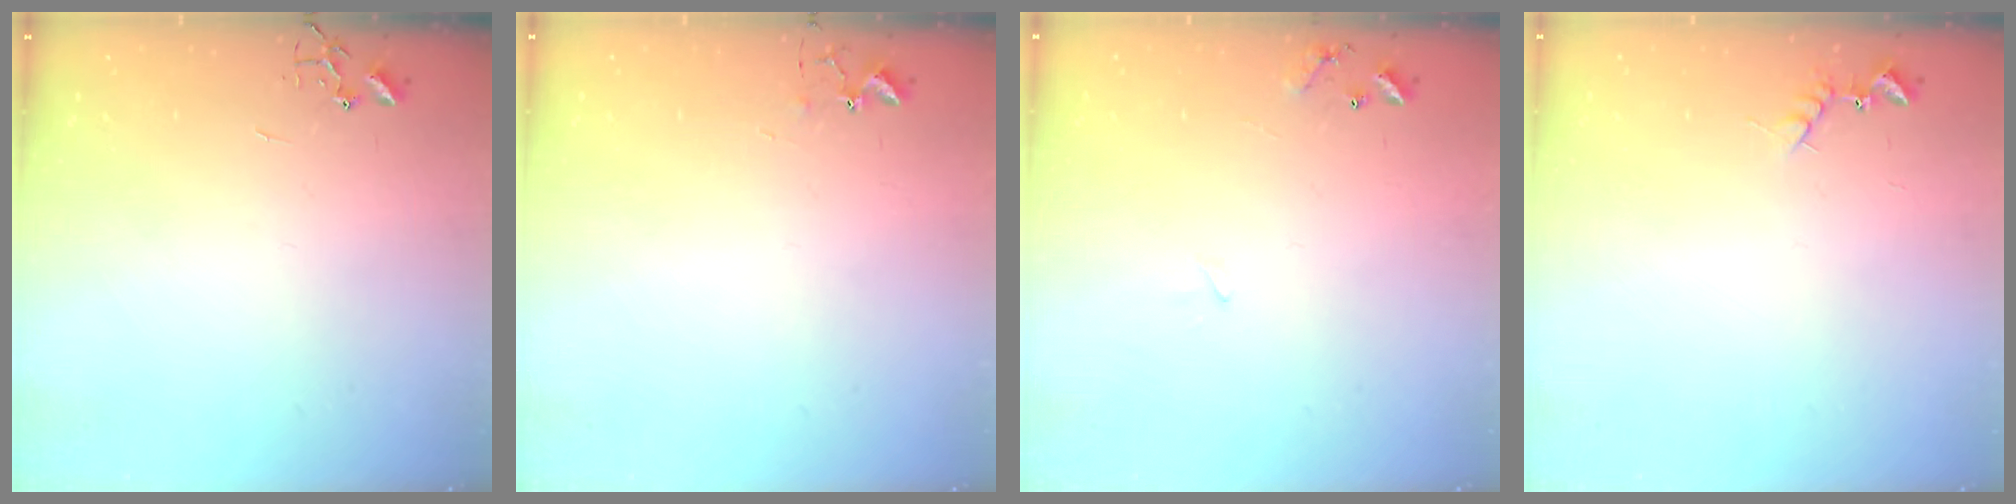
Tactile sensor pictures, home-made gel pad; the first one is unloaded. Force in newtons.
{"total": 5.6, "press": 5.5, "slide": 0.6}
{"total": 6.1, "press": 6.1, "slide": 0.5}
{"total": 6.0, "press": 6.0, "slide": 0.6}